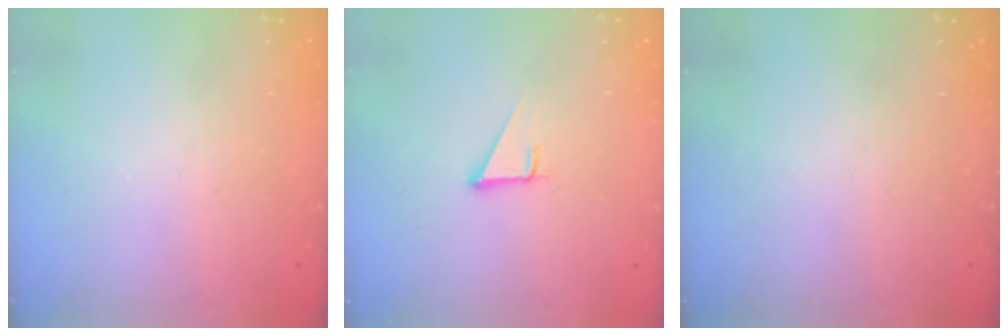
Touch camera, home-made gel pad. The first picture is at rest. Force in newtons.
{"total": 3.0, "press": 3.0, "slide": 0.1}
{"total": 0.0}